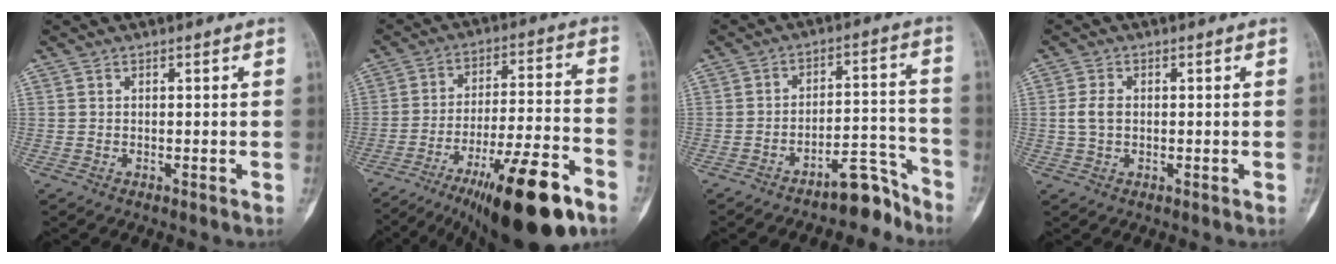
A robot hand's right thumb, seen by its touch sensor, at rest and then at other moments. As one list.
[{"total": 21.8, "force": [-13.5, 4.7, 16.5], "torque": [-0.231, 0.055, -0.210]}, {"total": 7.7, "force": [-6.7, 2.5, 2.8], "torque": [-0.008, 0.099, -0.104]}, {"total": 3.2, "force": [0.1, 2.1, 2.4], "torque": [-0.053, 0.006, 0.000]}]